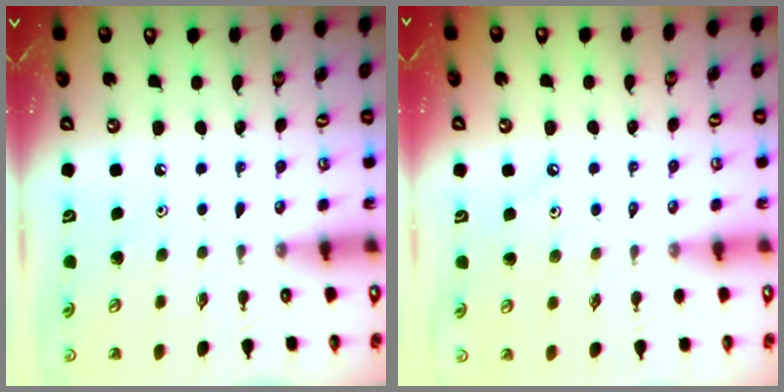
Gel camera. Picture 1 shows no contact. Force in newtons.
{"total": 2.8, "press": 2.7, "slide": 0.6}